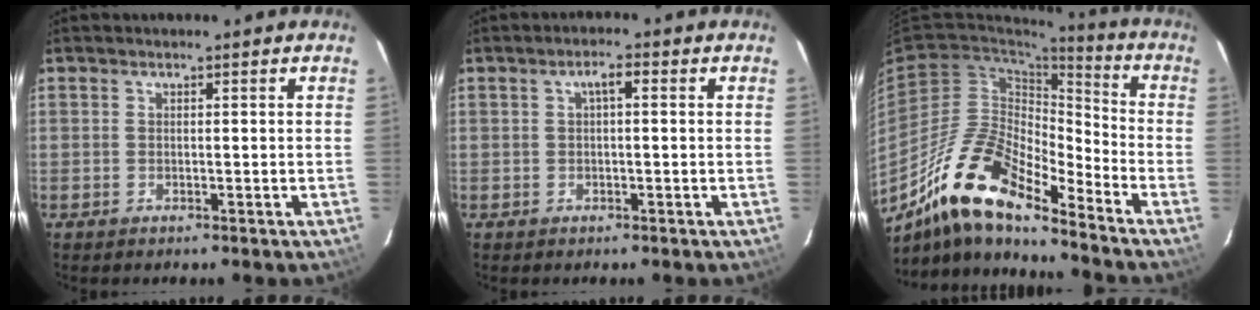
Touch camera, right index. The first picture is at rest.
{"total": 2.2, "force": [0.4, 0.6, 2.1], "torque": [-0.040, 0.011, 0.007]}
{"total": 16.9, "force": [-12.6, 4.2, 10.4], "torque": [-0.184, -0.009, -0.245]}